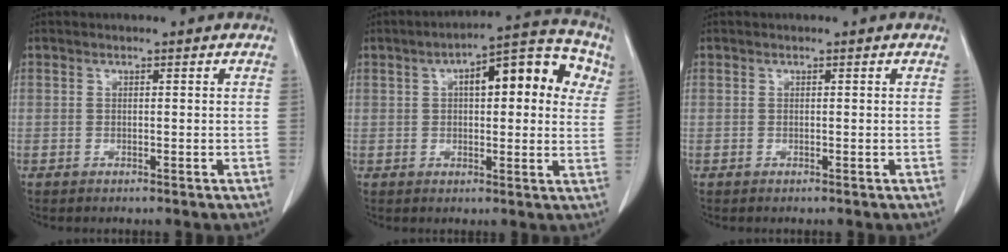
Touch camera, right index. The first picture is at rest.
{"total": 14.2, "force": [4.6, 4.9, 12.6], "torque": [-0.157, 0.038, 0.053]}
{"total": 0.0}